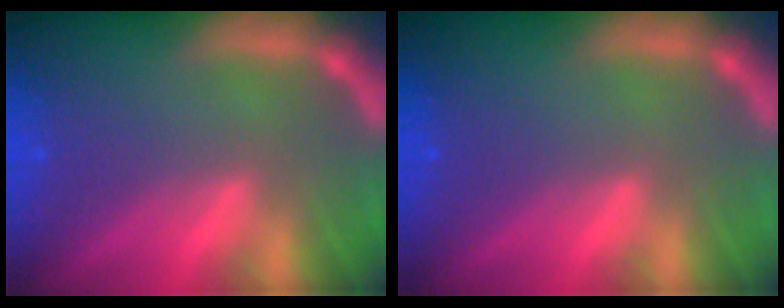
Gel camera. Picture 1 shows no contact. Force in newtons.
{"total": 0.0}